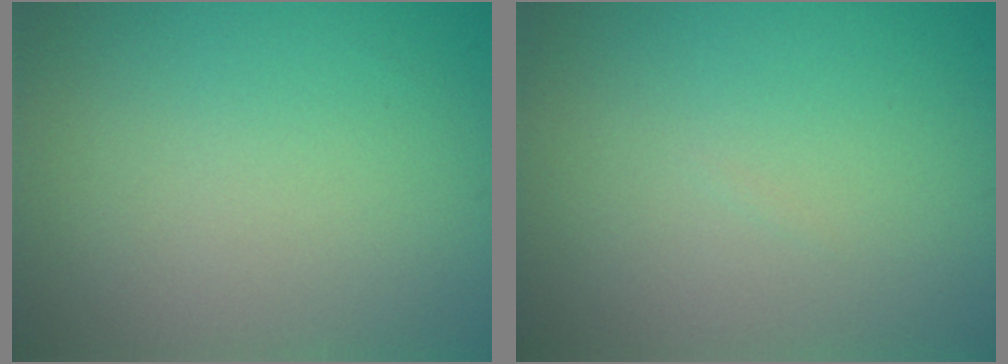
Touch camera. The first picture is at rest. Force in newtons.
{"total": 0.0}